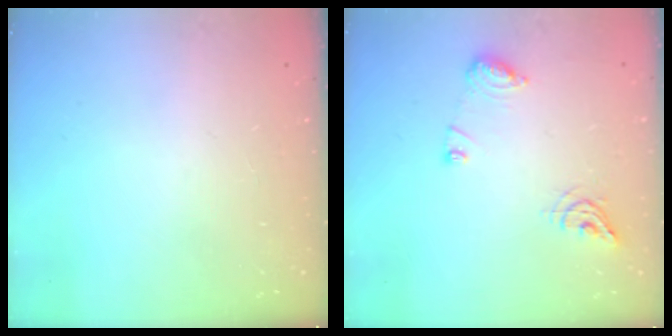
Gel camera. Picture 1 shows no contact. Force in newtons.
{"total": 9.0, "press": 9.0, "slide": 0.7}